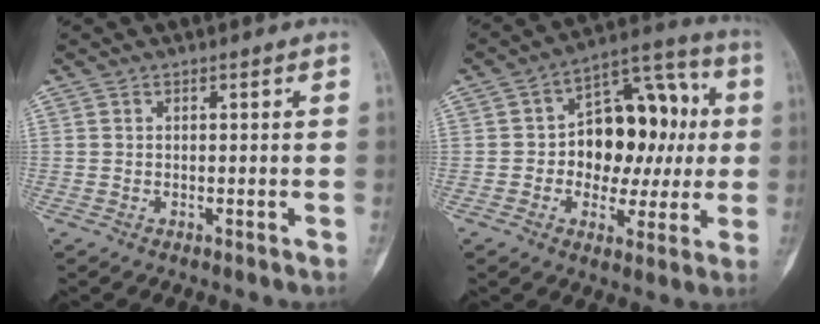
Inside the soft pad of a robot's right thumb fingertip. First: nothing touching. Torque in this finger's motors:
{"motor_torque": [0.66, 2.84, 0.57, -0.60, 0.12]}